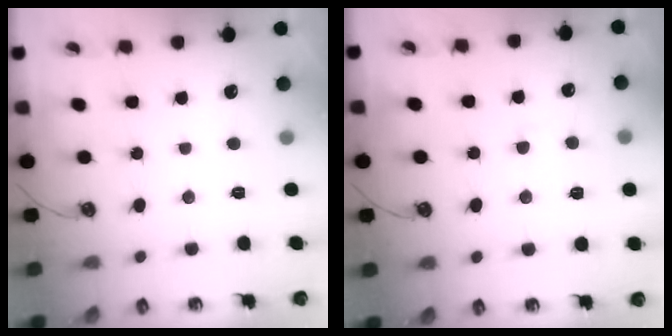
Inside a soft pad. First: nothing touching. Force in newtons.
{"total": 3.0, "press": 2.9, "slide": 0.7}